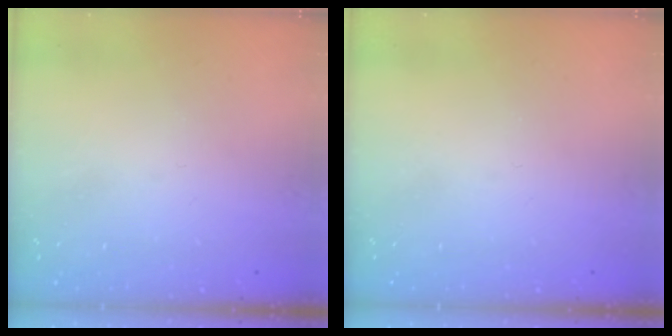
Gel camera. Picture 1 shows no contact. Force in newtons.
{"total": 0.0}